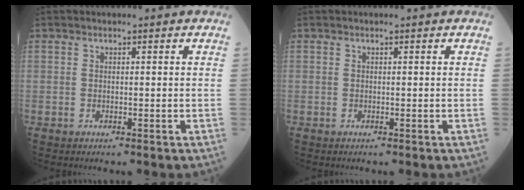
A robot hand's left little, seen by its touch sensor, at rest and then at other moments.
{"total": 0.0}